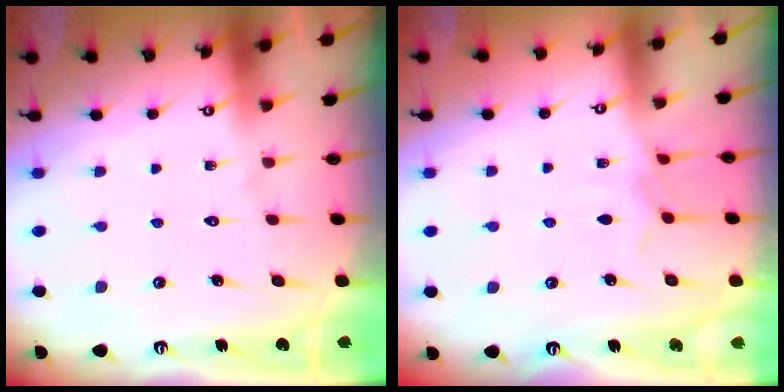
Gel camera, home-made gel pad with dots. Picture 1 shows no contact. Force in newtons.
{"total": 5.1, "press": 5.1, "slide": 0.2}